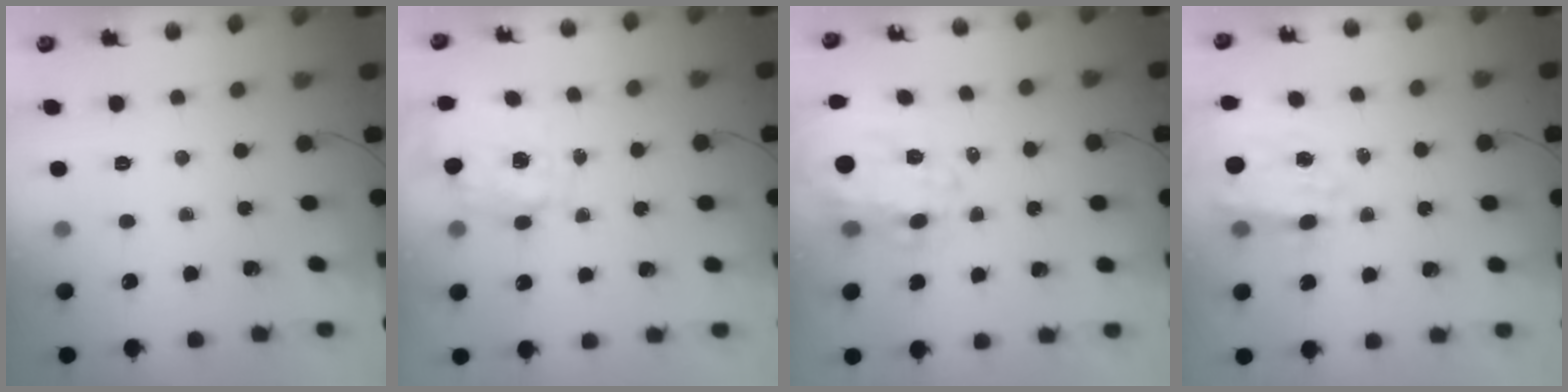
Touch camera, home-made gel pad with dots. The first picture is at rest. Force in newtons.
{"total": 2.9, "press": 2.7, "slide": 0.9}
{"total": 12.2, "press": 12.0, "slide": 2.2}
{"total": 13.1, "press": 12.6, "slide": 3.5}